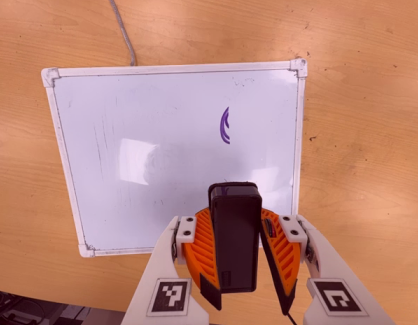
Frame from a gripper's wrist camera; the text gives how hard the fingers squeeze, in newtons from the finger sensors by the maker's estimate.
{"total": 8.0, "left": 8.3, "right": 7.8}